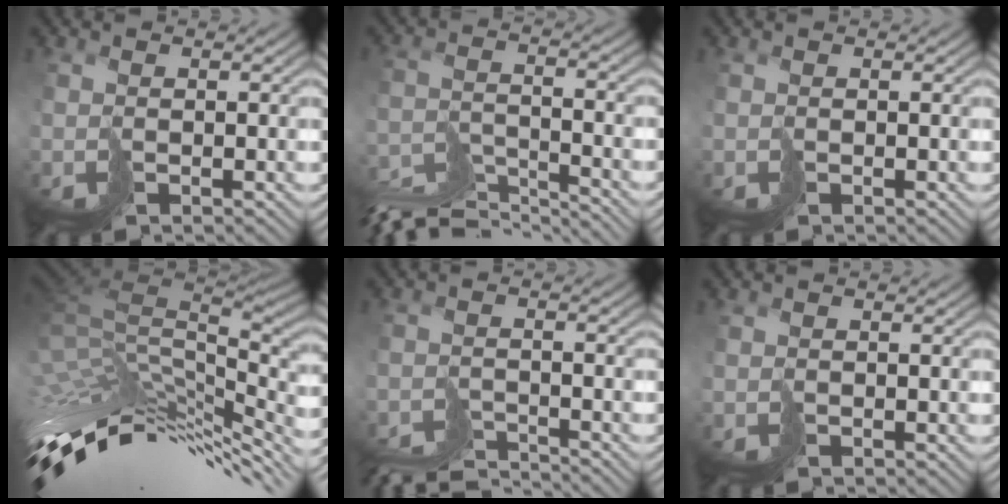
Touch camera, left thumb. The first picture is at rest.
{"total": 8.8, "force": [-8.1, 1.8, 3.0], "torque": [-0.070, -0.011, -0.150]}
{"total": 0.0}
{"total": 15.5, "force": [-5.5, 6.9, 12.7], "torque": [-0.272, -0.006, -0.094]}
{"total": 6.0, "force": [-5.8, 0.4, 1.4], "torque": [-0.022, 0.002, -0.108]}
{"total": 0.0}